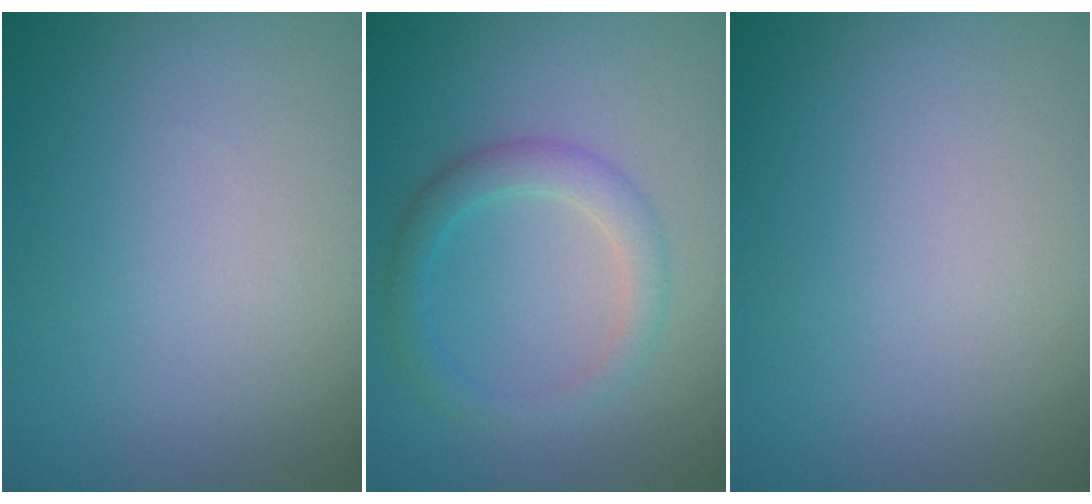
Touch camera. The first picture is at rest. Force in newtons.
{"total": 2.6, "press": 2.6, "slide": 0.1}
{"total": 0.0}